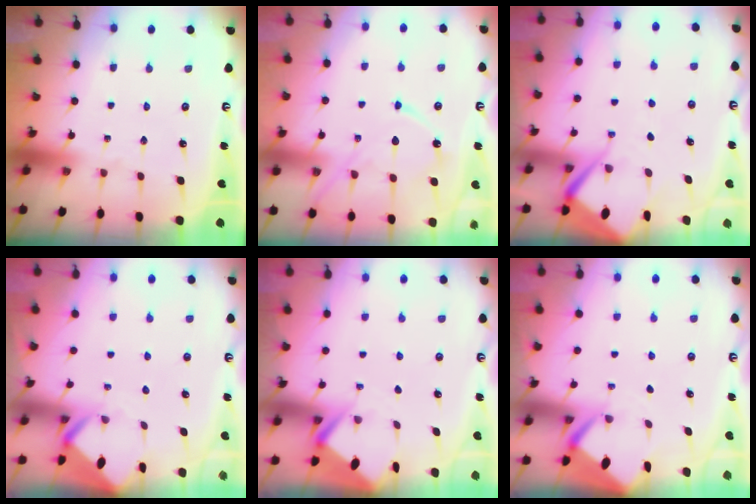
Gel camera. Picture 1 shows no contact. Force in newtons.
{"total": 11.6, "press": 11.5, "slide": 1.1}
{"total": 7.4, "press": 7.4, "slide": 0.6}
{"total": 3.9, "press": 3.9, "slide": 0.3}
{"total": 2.8, "press": 2.8, "slide": 0.4}
{"total": 2.5, "press": 2.5, "slide": 0.3}